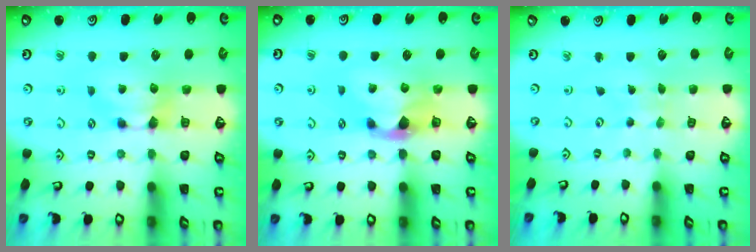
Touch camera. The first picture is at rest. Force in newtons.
{"total": 2.3, "press": 1.9, "slide": 1.2}
{"total": 4.7, "press": 4.7, "slide": 0.3}